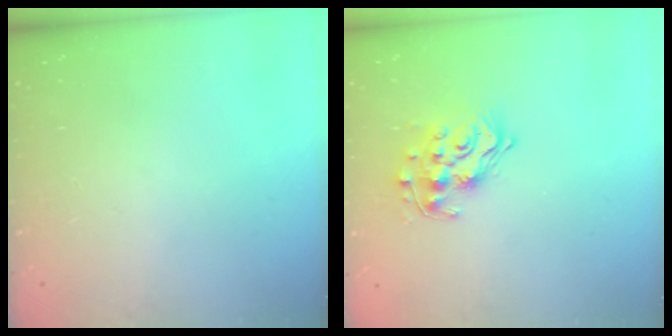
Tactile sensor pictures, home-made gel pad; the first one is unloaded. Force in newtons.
{"total": 13.0, "press": 12.9, "slide": 1.2}